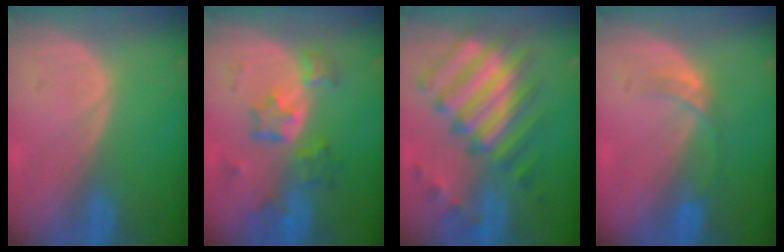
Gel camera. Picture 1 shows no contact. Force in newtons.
{"total": 7.1, "press": 6.5, "slide": 2.9}
{"total": 10.7, "press": 10.2, "slide": 3.2}
{"total": 3.0, "press": 2.7, "slide": 1.3}